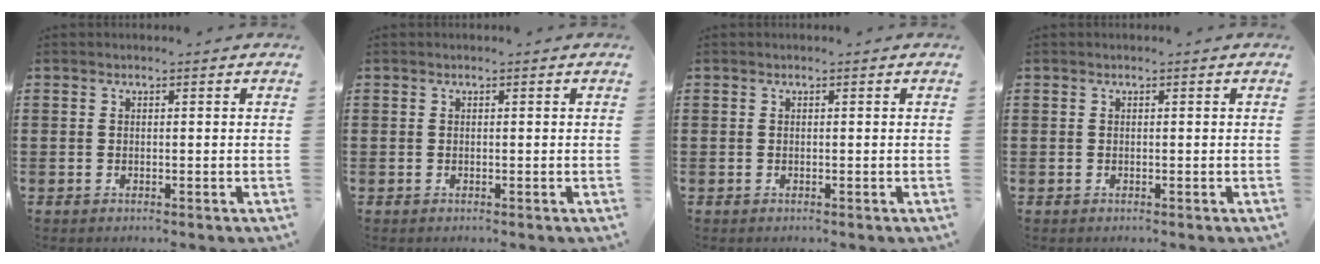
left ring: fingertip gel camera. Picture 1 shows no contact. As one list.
[{"total": 0.0}, {"total": 0.0}, {"total": 0.0}]